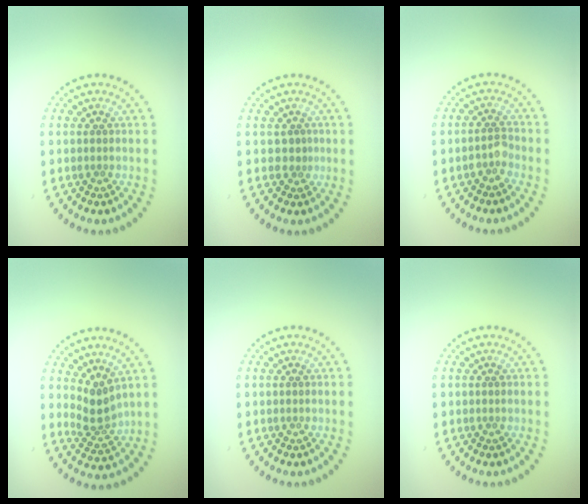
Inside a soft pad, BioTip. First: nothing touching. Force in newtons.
{"total": 1.0, "press": 0.5, "slide": 0.8}
{"total": 1.5, "press": 1.3, "slide": 0.8}
{"total": 2.7, "press": 1.9, "slide": 1.9}
{"total": 0.0}
{"total": 0.0}